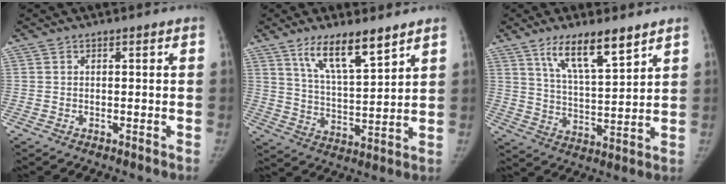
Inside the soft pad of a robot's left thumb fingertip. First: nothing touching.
{"total": 11.2, "force": [7.6, 2.8, 7.7], "torque": [-0.120, -0.048, 0.146]}
{"total": 11.4, "force": [7.6, 2.9, 8.0], "torque": [-0.122, -0.045, 0.141]}